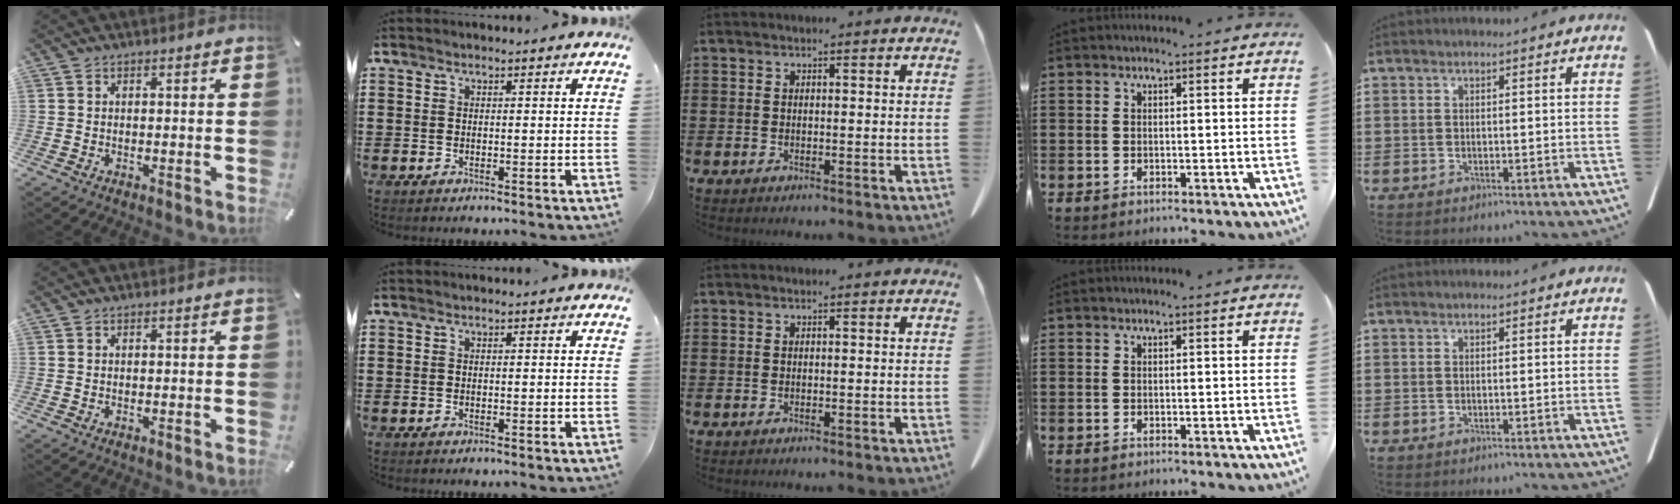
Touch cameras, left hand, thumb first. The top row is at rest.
{}